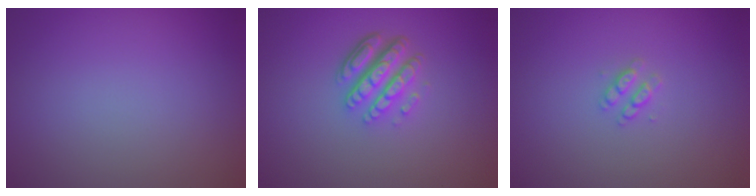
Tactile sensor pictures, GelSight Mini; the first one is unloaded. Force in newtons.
{"total": 4.6, "press": 3.4, "slide": 3.2}
{"total": 1.4, "press": 1.3, "slide": 0.3}